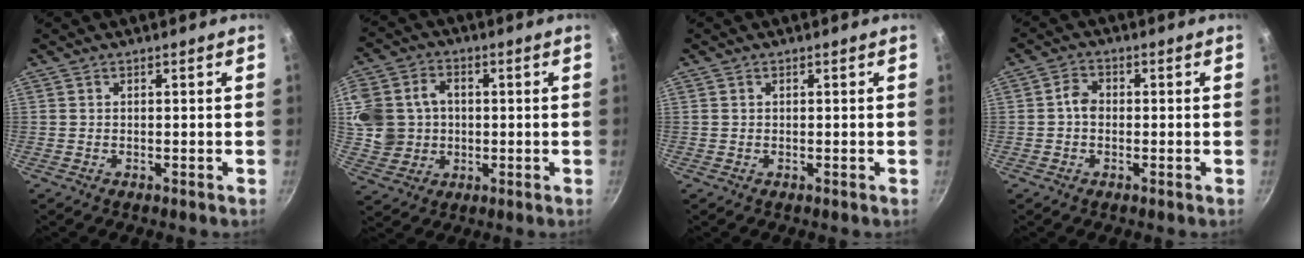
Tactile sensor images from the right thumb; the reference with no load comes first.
{"total": 14.5, "force": [1.4, 12.7, 6.9], "torque": [-0.142, 0.022, 0.032]}
{"total": 0.0}
{"total": 3.0, "force": [-0.3, 2.4, 1.8], "torque": [-0.024, 0.013, -0.011]}